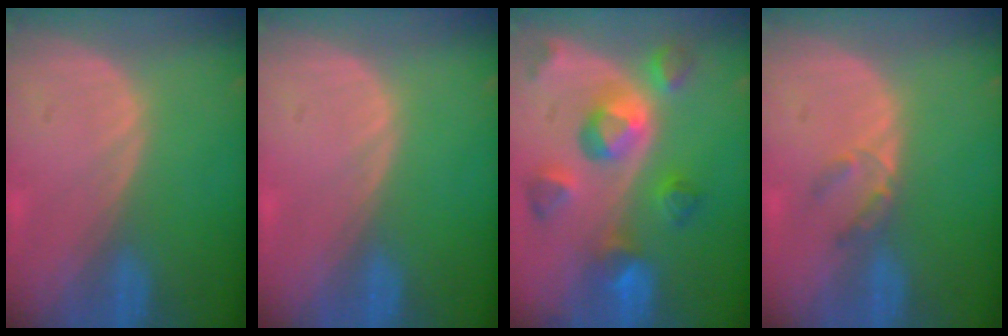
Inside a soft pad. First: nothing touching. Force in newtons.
{"total": 0.0}
{"total": 9.7, "press": 8.8, "slide": 4.1}
{"total": 2.5, "press": 2.3, "slide": 1.0}